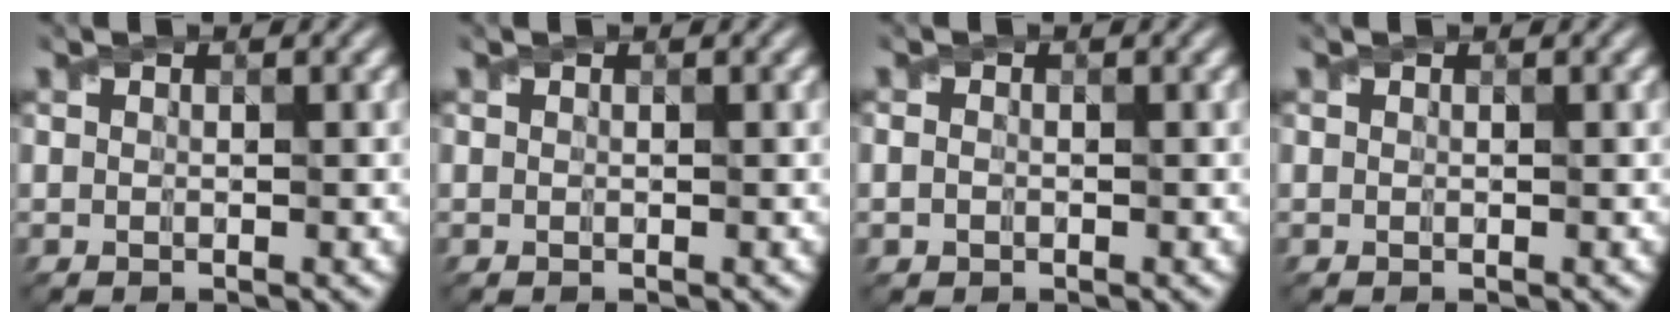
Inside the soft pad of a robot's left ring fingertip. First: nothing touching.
{"total": 0.0}
{"total": 0.7, "force": [-0.2, 0.6, 0.4], "torque": [-0.008, -0.002, -0.005]}
{"total": 0.0}